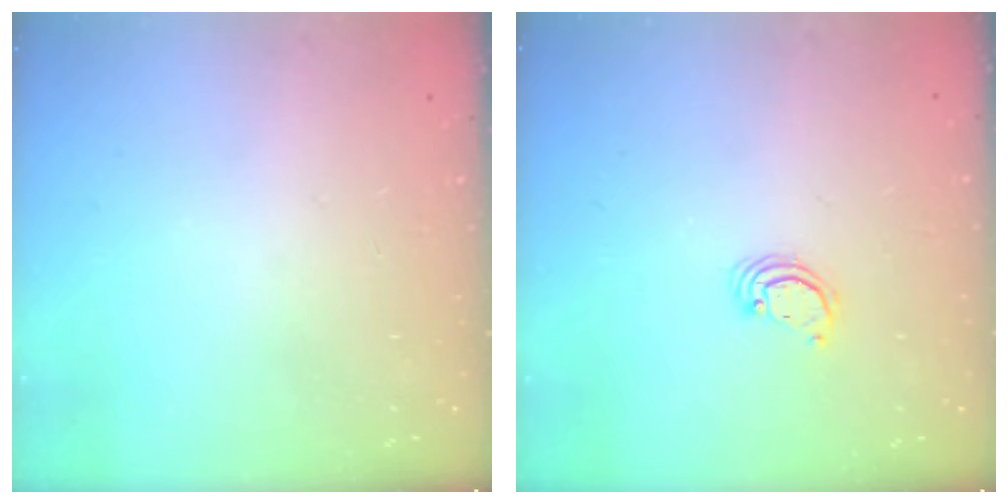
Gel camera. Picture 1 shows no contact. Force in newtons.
{"total": 2.6, "press": 2.6, "slide": 0.2}